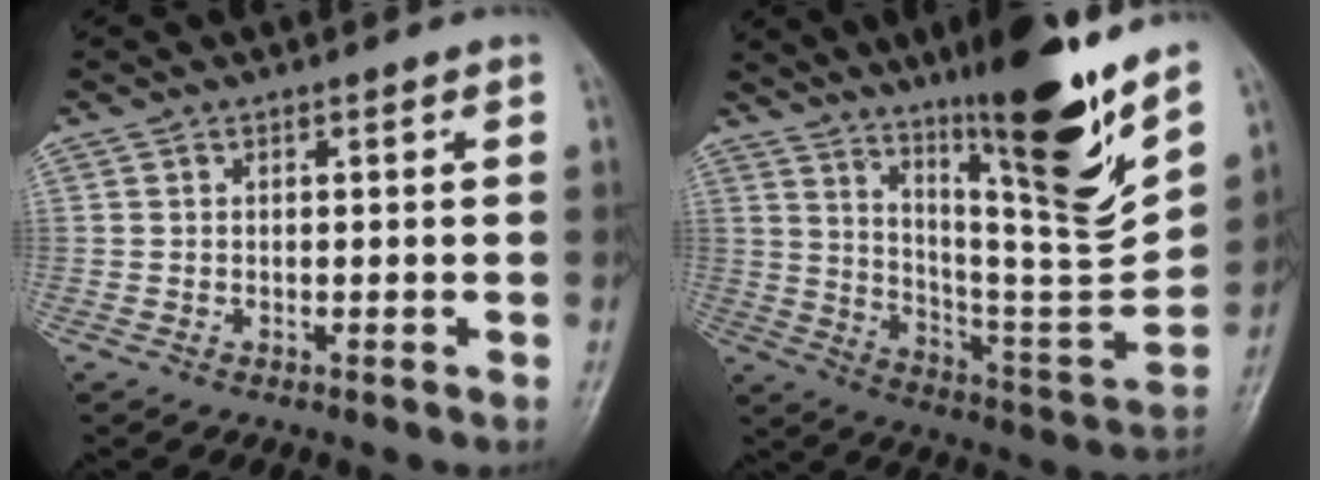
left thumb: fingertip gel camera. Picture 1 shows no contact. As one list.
[{"total": 23.2, "force": [15.0, 2.7, 17.5], "torque": [-0.241, -0.086, 0.256]}]